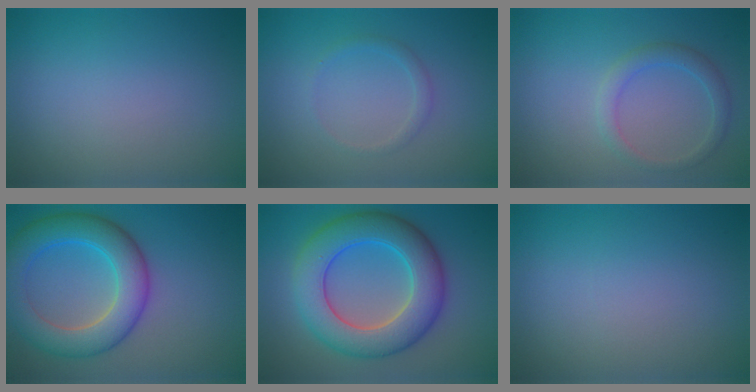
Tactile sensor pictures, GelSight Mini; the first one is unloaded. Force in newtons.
{"total": 1.1, "press": 1.1, "slide": 0.0}
{"total": 2.2, "press": 2.2, "slide": 0.1}
{"total": 7.4, "press": 7.4, "slide": 0.3}
{"total": 8.9, "press": 8.9, "slide": 0.2}
{"total": 0.0}